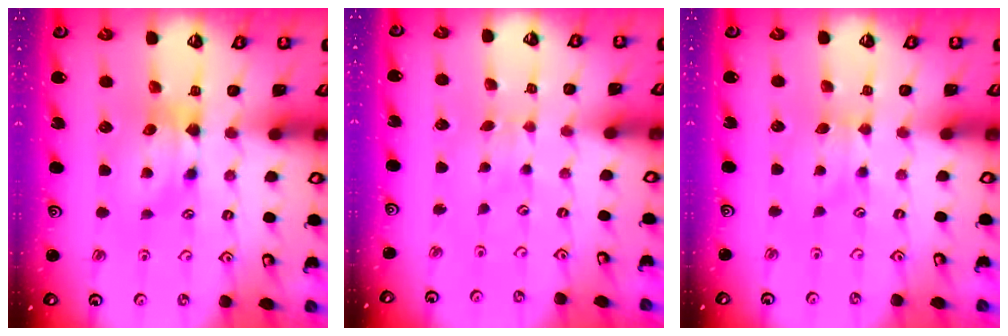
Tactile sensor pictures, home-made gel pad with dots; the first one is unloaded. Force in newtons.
{"total": 3.3, "press": 3.3, "slide": 0.1}
{"total": 2.1, "press": 2.1, "slide": 0.5}